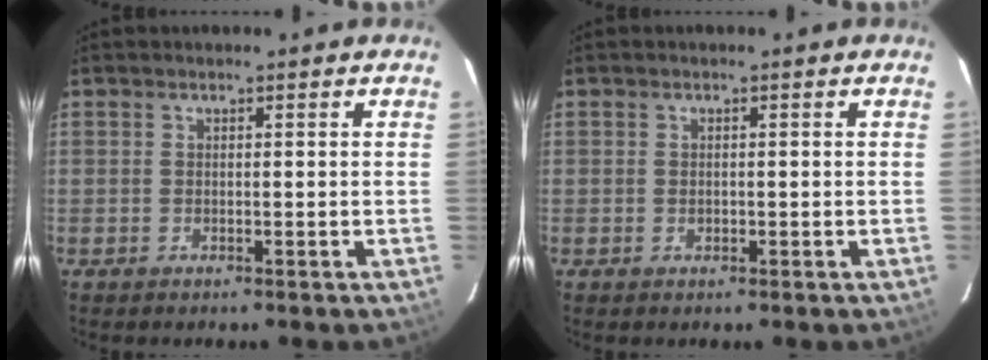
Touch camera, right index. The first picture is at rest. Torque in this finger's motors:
{"motor_torque": [-0.08, 0.03, -0.04, 0.00]}